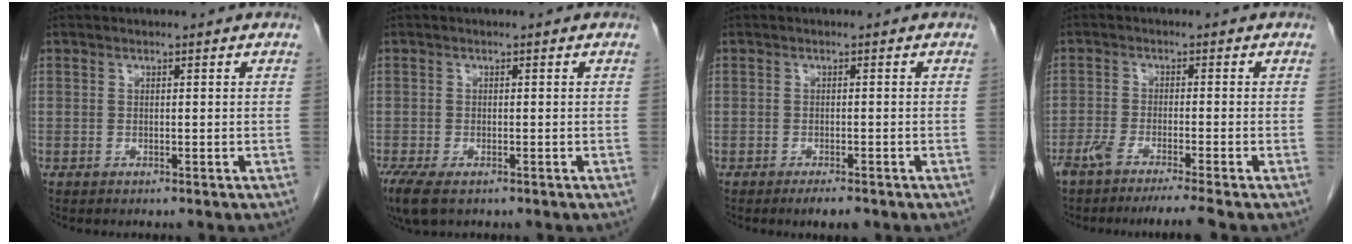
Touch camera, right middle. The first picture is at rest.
{"total": 6.2, "force": [-4.1, 2.4, 3.9], "torque": [-0.079, -0.018, -0.069]}
{"total": 2.5, "force": [-1.9, 0.5, 1.6], "torque": [-0.022, -0.003, -0.025]}
{"total": 7.6, "force": [-6.2, -1.0, 4.3], "torque": [-0.060, -0.016, -0.099]}